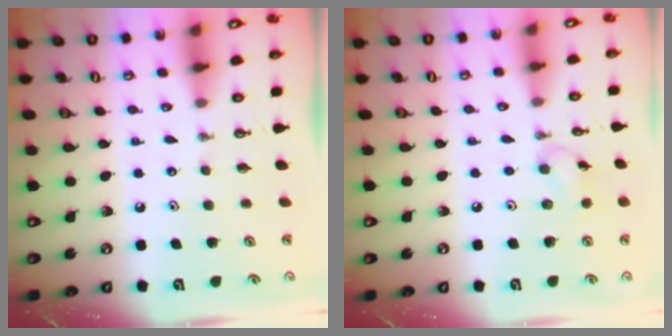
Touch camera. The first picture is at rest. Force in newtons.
{"total": 6.0, "press": 6.0, "slide": 0.8}